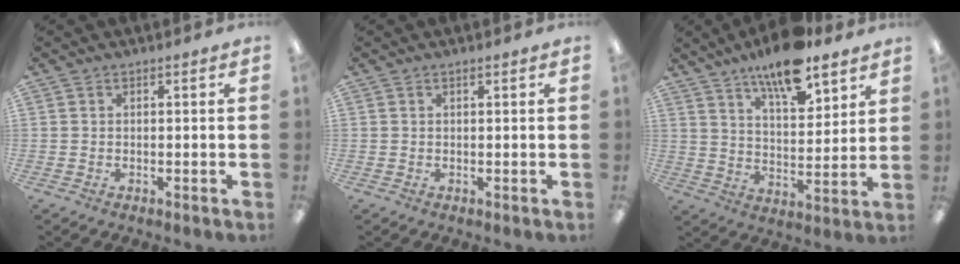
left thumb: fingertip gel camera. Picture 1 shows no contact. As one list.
[{"total": 0.6, "force": [0.5, 0.1, 0.3], "torque": [-0.006, 0.002, 0.008]}, {"total": 13.4, "force": [10.5, 3.9, 7.4], "torque": [-0.115, -0.060, 0.178]}]